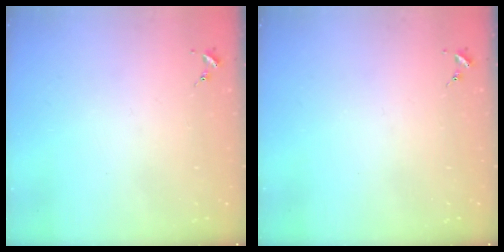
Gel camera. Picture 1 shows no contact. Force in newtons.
{"total": 0.0}